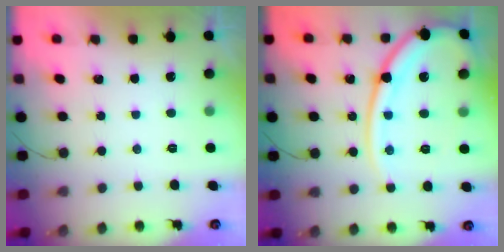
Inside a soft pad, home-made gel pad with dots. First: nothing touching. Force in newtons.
{"total": 17.1, "press": 17.0, "slide": 1.7}